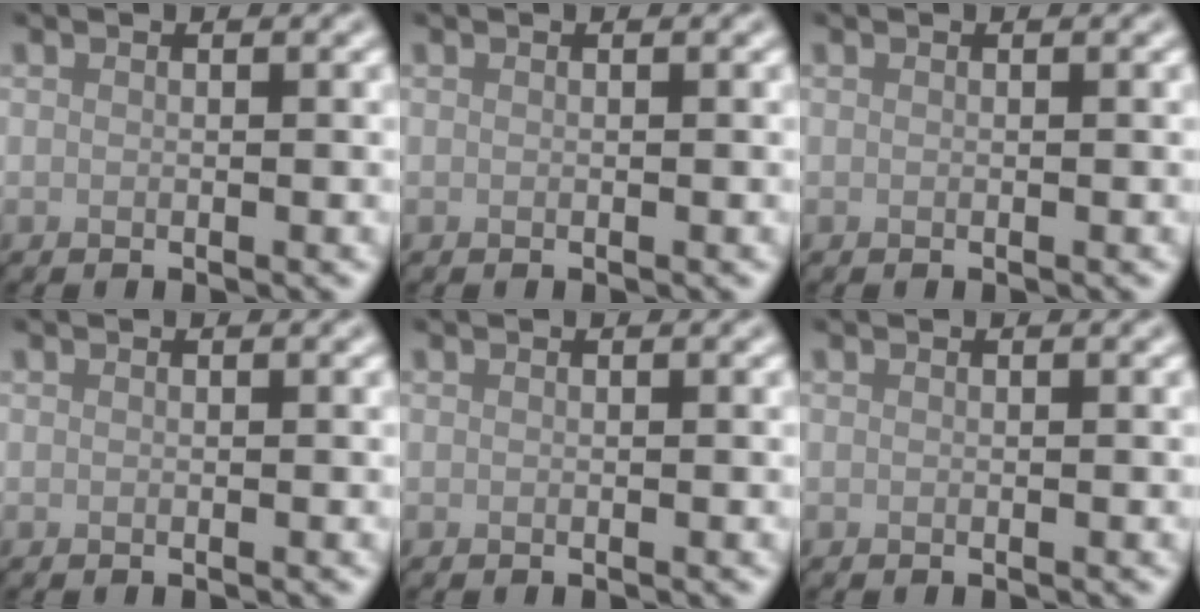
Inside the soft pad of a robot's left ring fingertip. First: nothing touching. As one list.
[{"total": 0.0}, {"total": 0.0}, {"total": 0.0}, {"total": 0.0}, {"total": 0.0}]